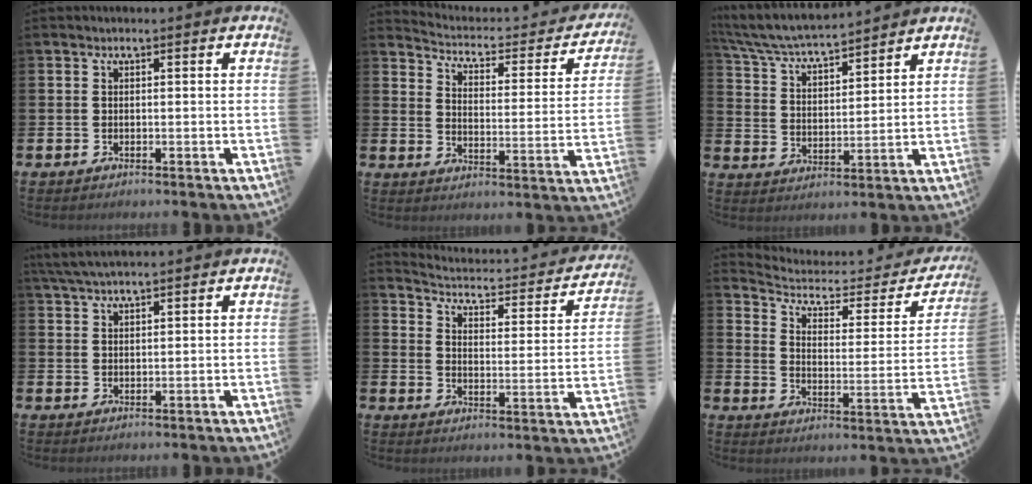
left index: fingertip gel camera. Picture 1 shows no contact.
{"total": 3.8, "force": [3.2, 1.6, 1.2], "torque": [-0.044, -0.035, 0.043]}
{"total": 6.1, "force": [5.9, 0.7, 1.6], "torque": [-0.062, -0.040, 0.099]}
{"total": 4.1, "force": [3.8, 0.5, 1.4], "torque": [-0.035, -0.008, 0.070]}
{"total": 3.4, "force": [3.0, 1.2, 1.0], "torque": [-0.046, -0.033, 0.042]}
{"total": 4.6, "force": [3.6, 2.2, 1.8], "torque": [-0.059, -0.033, 0.052]}